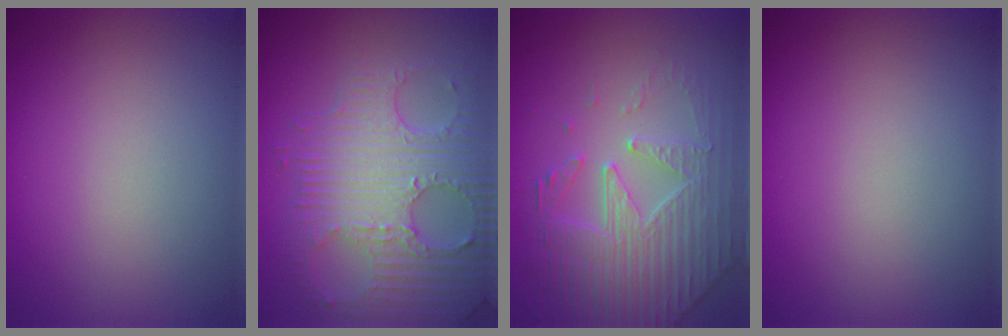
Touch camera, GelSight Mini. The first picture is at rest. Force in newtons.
{"total": 8.6, "press": 5.9, "slide": 6.2}
{"total": 4.9, "press": 4.7, "slide": 1.5}
{"total": 0.0}